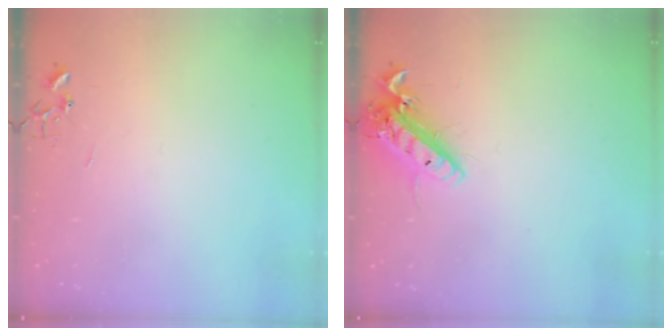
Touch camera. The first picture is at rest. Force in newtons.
{"total": 14.8, "press": 14.5, "slide": 2.8}